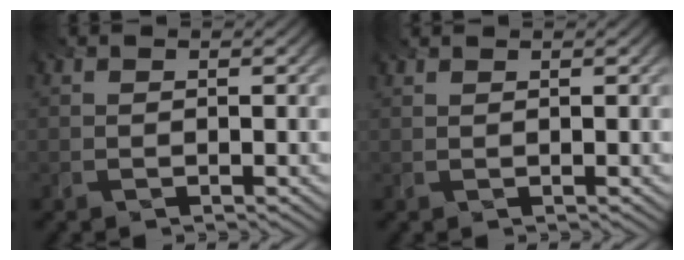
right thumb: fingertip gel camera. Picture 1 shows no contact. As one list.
[{"total": 0.9, "force": [0.9, 0.1, 0.3], "torque": [-0.007, -0.001, 0.012]}]